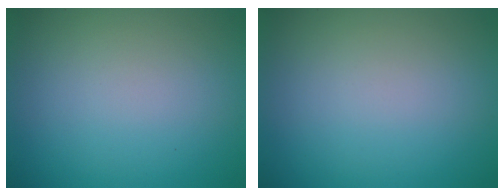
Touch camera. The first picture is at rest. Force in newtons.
{"total": 0.0}